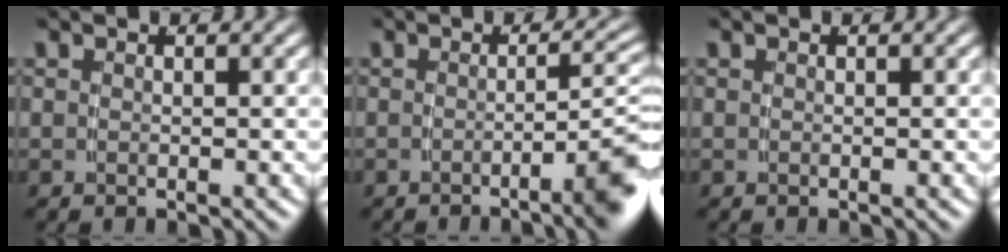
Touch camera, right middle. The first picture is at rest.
{"total": 5.1, "force": [-2.1, 0.9, 4.6], "torque": [-0.038, 0.008, -0.040]}
{"total": 0.0}